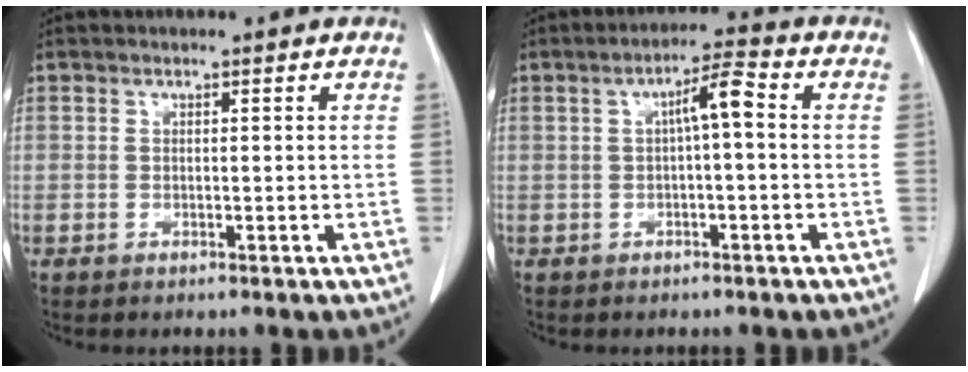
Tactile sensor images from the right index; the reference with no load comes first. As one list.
[{"total": 4.6, "force": [0.4, 0.5, 4.6], "torque": [-0.074, 0.015, 0.004]}]